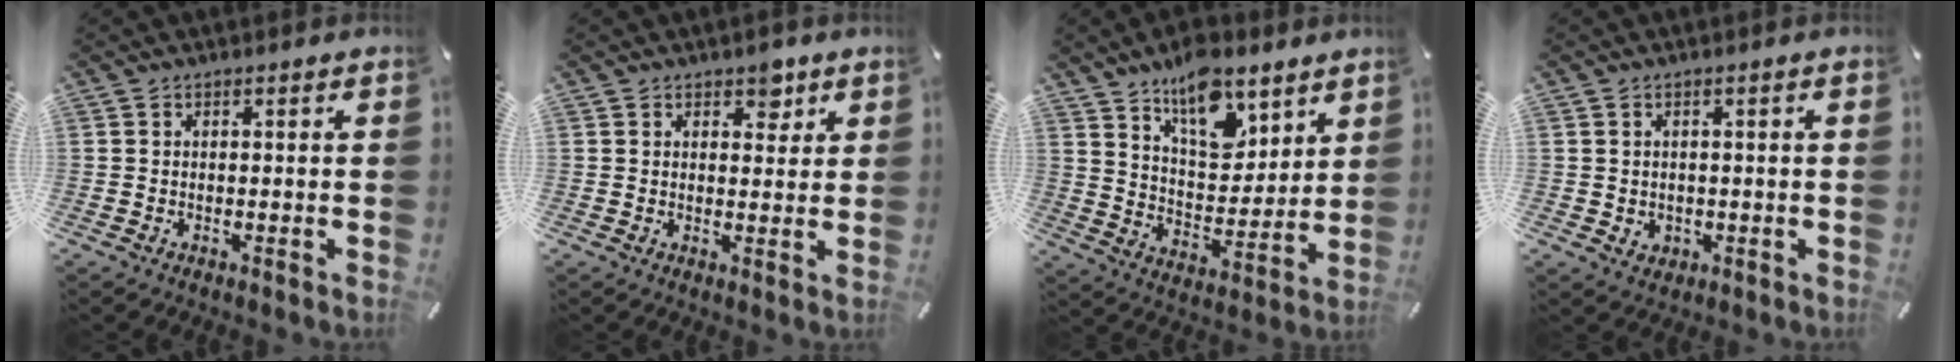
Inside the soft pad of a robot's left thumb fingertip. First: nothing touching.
{"total": 3.5, "force": [2.2, 2.3, 1.3], "torque": [0.007, -0.010, 0.031]}
{"total": 14.0, "force": [10.1, 7.2, 6.5], "torque": [-0.096, -0.064, 0.182]}
{"total": 2.0, "force": [0.4, 1.9, 0.2], "torque": [0.000, 0.001, 0.003]}